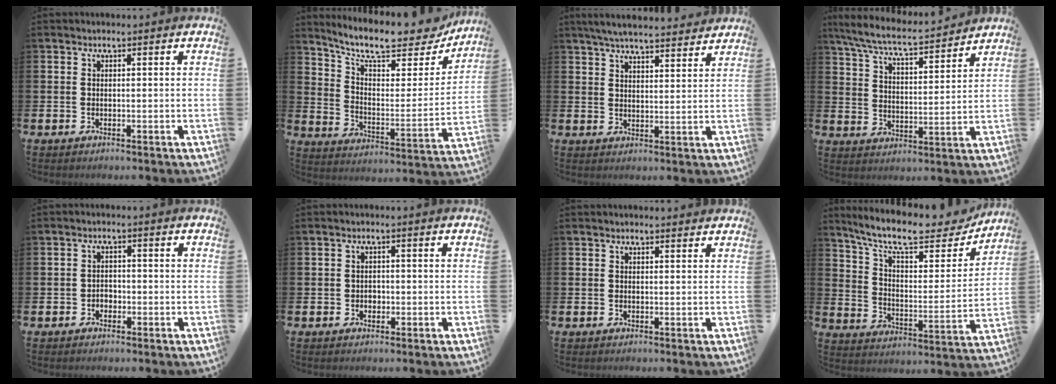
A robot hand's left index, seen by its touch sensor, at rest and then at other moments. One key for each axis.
{"total": 10.6, "fx": 9.2, "fy": 2.8, "fz": 4.3, "tx": -0.107, "ty": -0.064, "tz": 0.155}
{"total": 5.4, "fx": 5.2, "fy": 0.6, "fz": 1.3, "tx": -0.030, "ty": -0.028, "tz": 0.091}
{"total": 7.2, "fx": 6.6, "fy": 0.8, "fz": 2.6, "tx": -0.082, "ty": -0.045, "tz": 0.114}
{"total": 1.5, "fx": -0.9, "fy": 1.2, "fz": 0.4, "tx": -0.009, "ty": 0.003, "tz": -0.020}
{"total": 1.2, "fx": -0.3, "fy": 1.0, "fz": 0.5, "tx": -0.002, "ty": 0.004, "tz": -0.009}
{"total": 0.8, "fx": 0.7, "fy": 0.1, "fz": 0.2, "tx": 0.005, "ty": -0.002, "tz": 0.012}
{"total": 11.5, "fx": 9.9, "fy": 3.0, "fz": 5.0, "tx": -0.120, "ty": -0.067, "tz": 0.167}